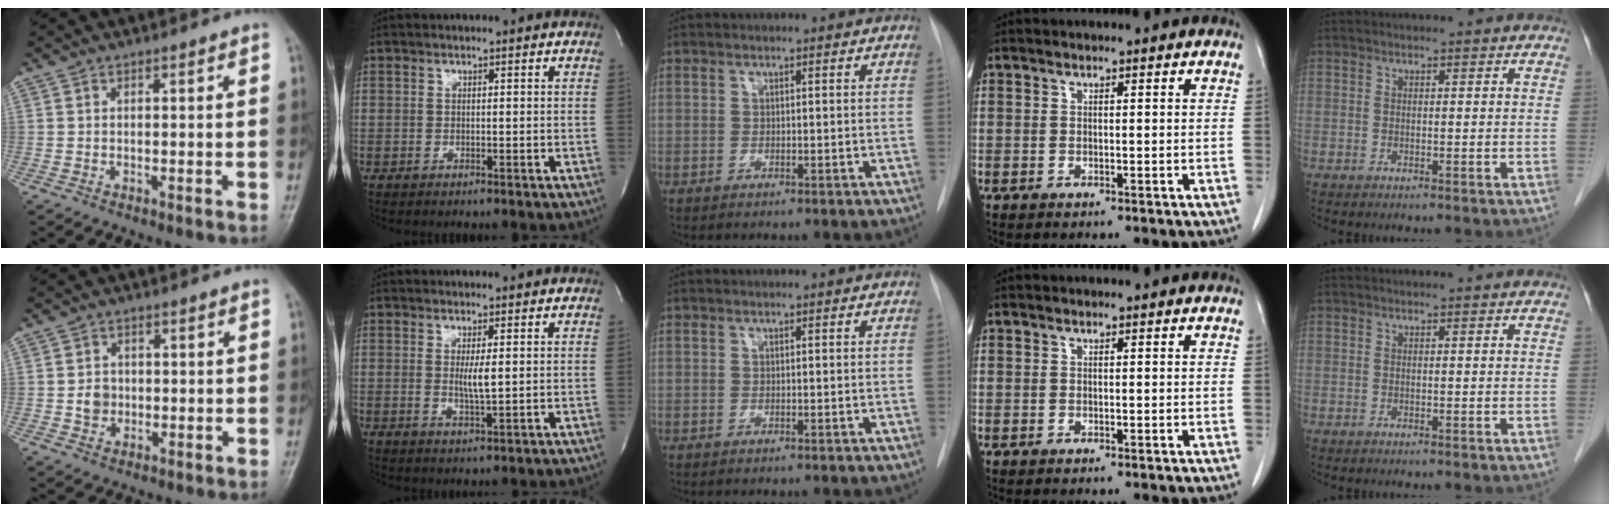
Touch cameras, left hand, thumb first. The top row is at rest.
{"thumb": {"total": 3.3, "force": [-0.3, 3.0, 1.5], "torque": [-0.010, 0.005, -0.007]}, "index": {"total": 2.8, "force": [0.2, 0.2, 2.8], "torque": [-0.058, -0.010, 0.006]}}